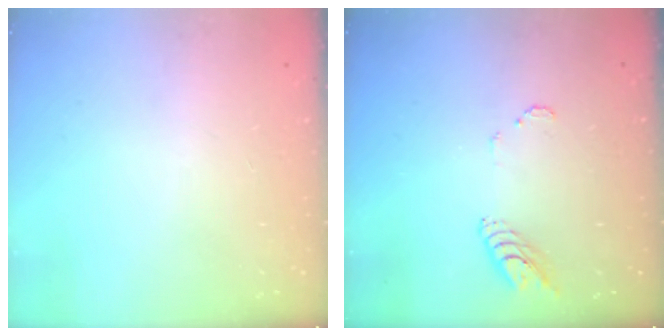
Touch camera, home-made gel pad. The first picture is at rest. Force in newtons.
{"total": 5.8, "press": 5.8, "slide": 0.4}